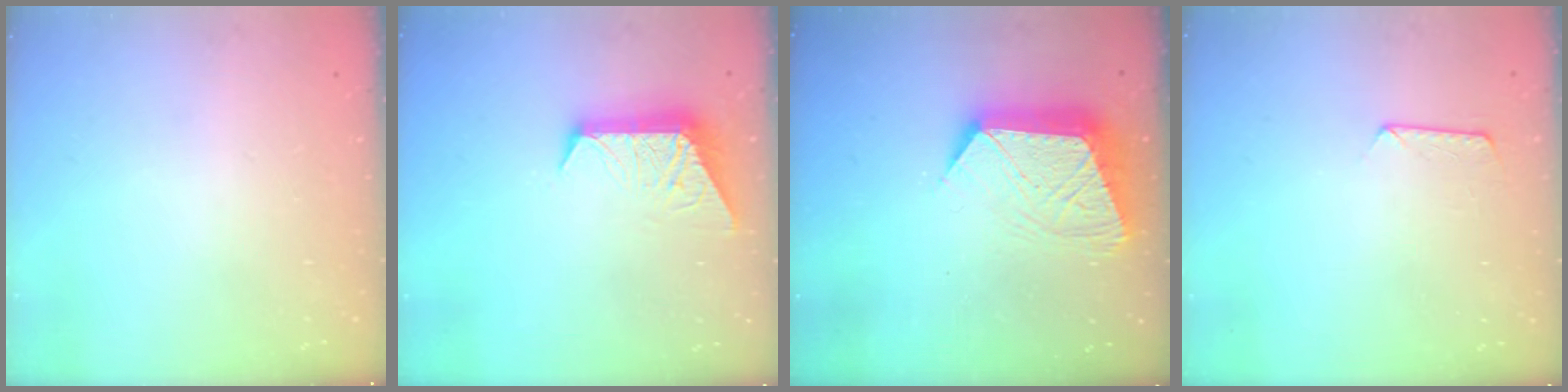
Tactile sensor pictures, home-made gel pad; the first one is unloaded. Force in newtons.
{"total": 9.3, "press": 9.2, "slide": 0.7}
{"total": 14.3, "press": 14.2, "slide": 1.2}
{"total": 6.2, "press": 6.2, "slide": 0.5}